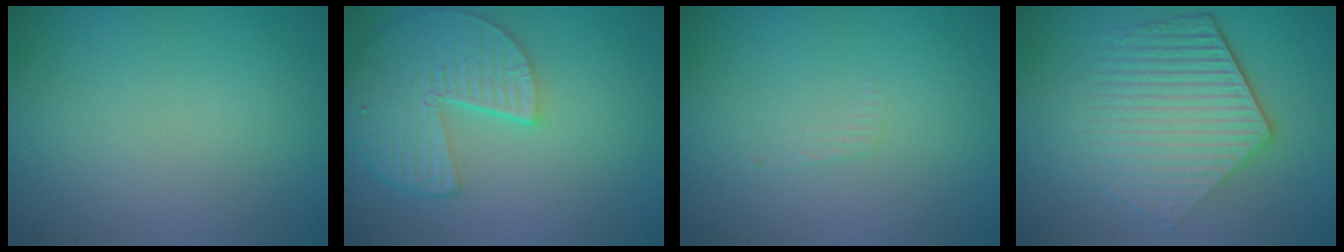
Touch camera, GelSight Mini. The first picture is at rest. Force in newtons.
{"total": 5.2, "press": 4.2, "slide": 3.2}
{"total": 0.7, "press": 0.7, "slide": 0.1}
{"total": 6.1, "press": 4.4, "slide": 4.2}